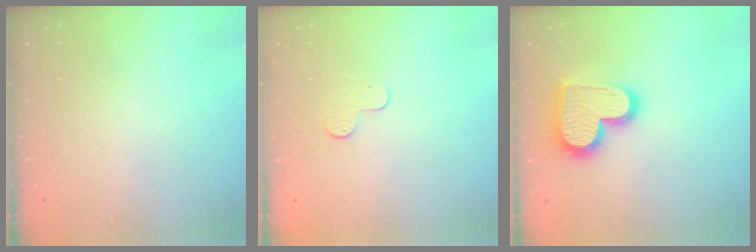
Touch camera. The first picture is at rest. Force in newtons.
{"total": 4.8, "press": 4.8, "slide": 0.5}
{"total": 17.9, "press": 17.8, "slide": 1.3}